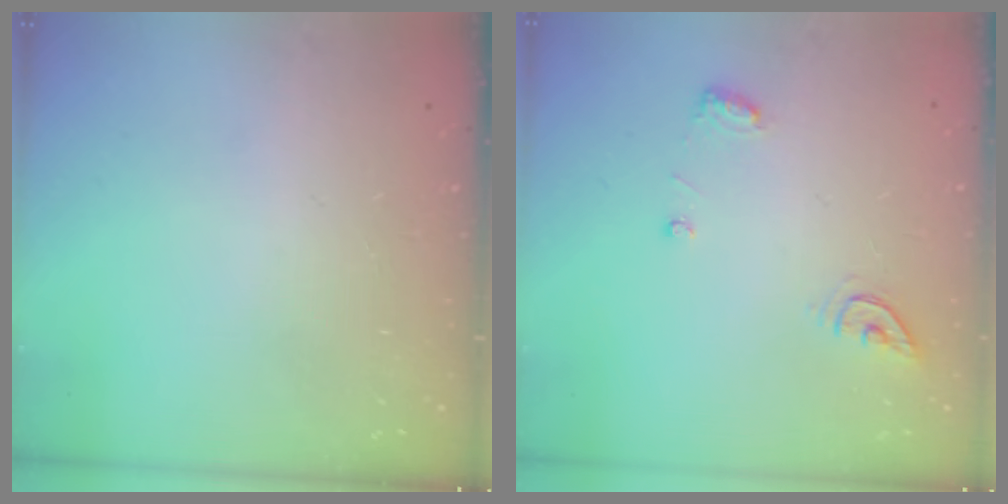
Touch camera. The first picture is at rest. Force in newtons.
{"total": 6.4, "press": 6.4, "slide": 0.6}